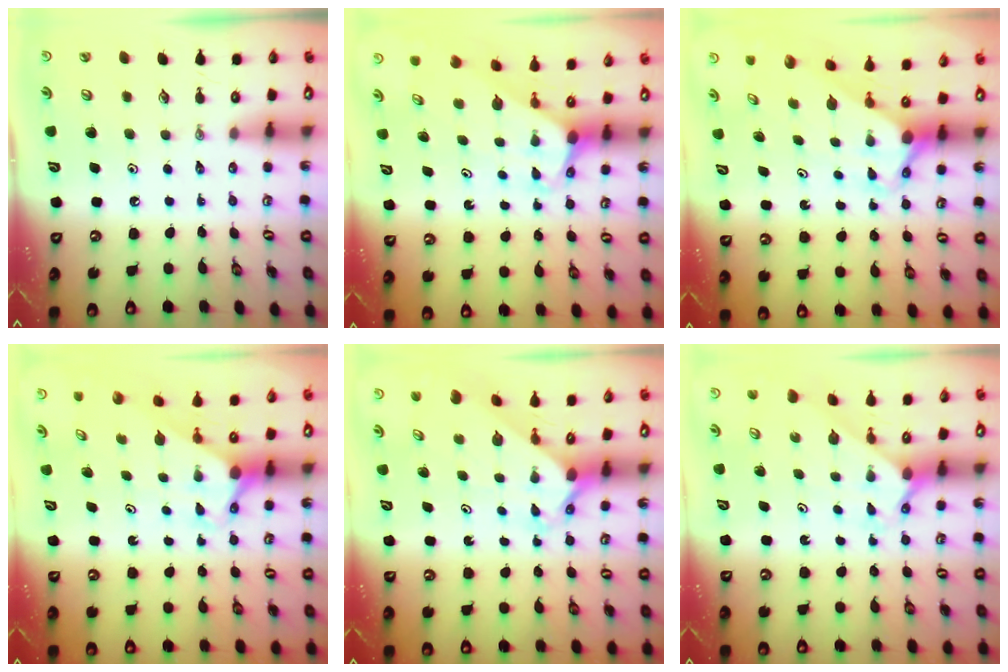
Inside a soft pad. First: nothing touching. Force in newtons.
{"total": 3.0, "press": 3.0, "slide": 0.1}
{"total": 3.0, "press": 3.0, "slide": 0.3}
{"total": 2.9, "press": 2.9, "slide": 0.0}
{"total": 2.5, "press": 2.5, "slide": 0.3}
{"total": 2.1, "press": 2.1, "slide": 0.3}